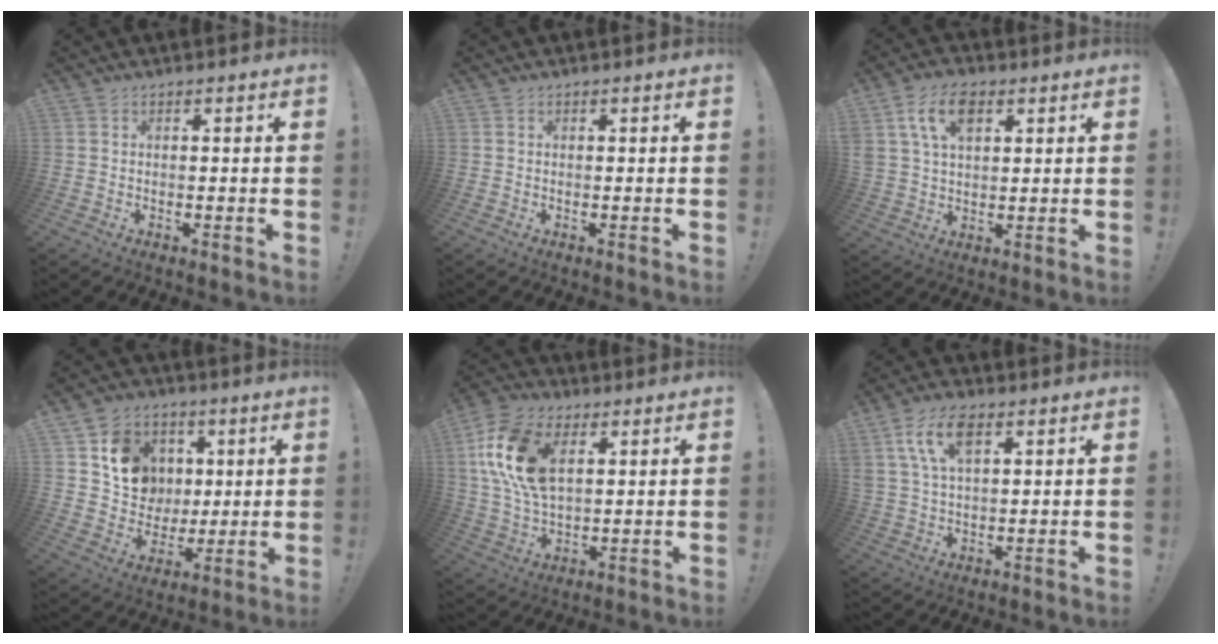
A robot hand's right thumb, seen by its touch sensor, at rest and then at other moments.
{"total": 0.0}
{"total": 10.5, "force": [4.6, 6.3, 7.0], "torque": [-0.134, 0.004, 0.085]}
{"total": 13.3, "force": [4.2, 11.7, 4.8], "torque": [-0.070, -0.013, 0.095]}
{"total": 17.8, "force": [5.7, 11.3, 12.6], "torque": [-0.252, -0.006, 0.105]}
{"total": 10.3, "force": [4.7, 5.2, 7.6], "torque": [-0.163, 0.002, 0.088]}